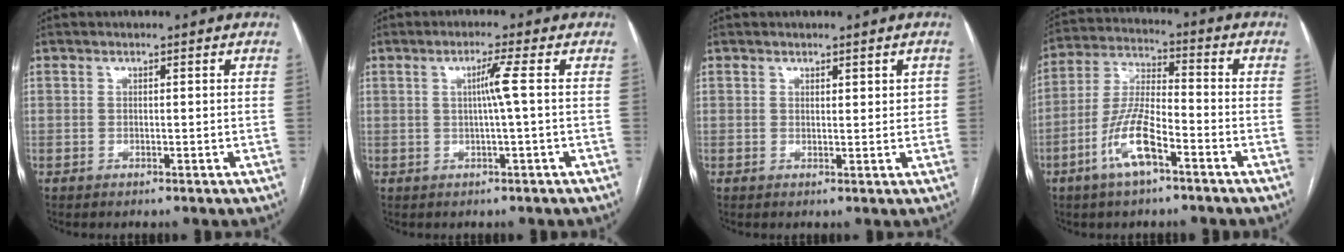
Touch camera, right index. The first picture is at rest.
{"total": 3.0, "force": [0.2, -1.0, 2.8], "torque": [-0.052, 0.002, 0.005]}
{"total": 1.9, "force": [0.7, 1.0, 1.4], "torque": [-0.016, 0.003, 0.010]}
{"total": 10.1, "force": [-5.1, 2.3, 8.4], "torque": [-0.182, 0.001, -0.097]}